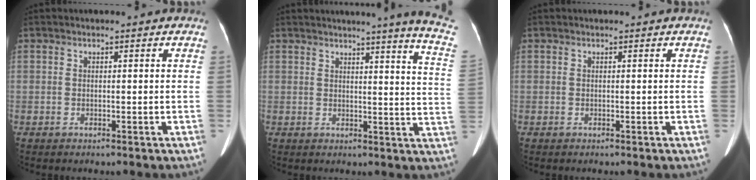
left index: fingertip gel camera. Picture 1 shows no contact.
{"total": 11.7, "force": [9.6, -1.8, 6.4], "torque": [-0.078, -0.068, 0.086]}
{"total": 0.0}